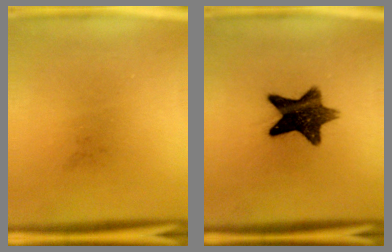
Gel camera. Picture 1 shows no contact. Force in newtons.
{"total": 11.2}